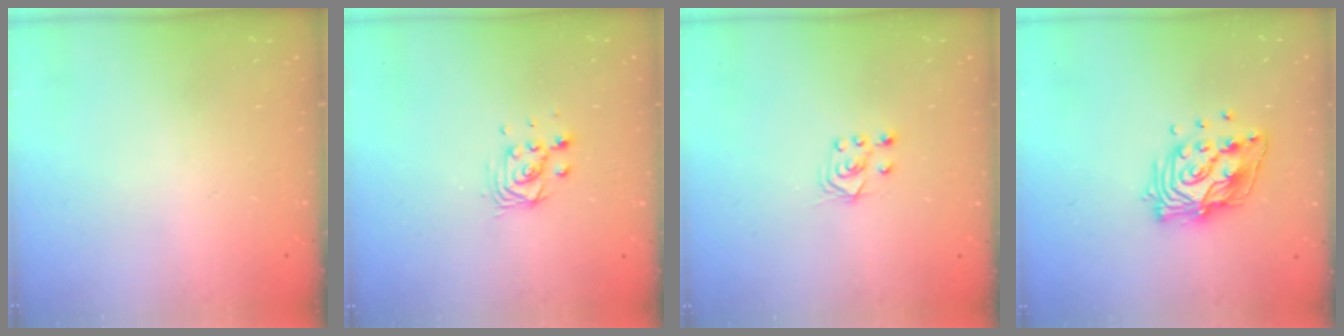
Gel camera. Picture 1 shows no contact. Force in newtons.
{"total": 4.9, "press": 4.9, "slide": 0.4}
{"total": 4.3, "press": 4.3, "slide": 0.6}
{"total": 13.3, "press": 13.2, "slide": 1.5}